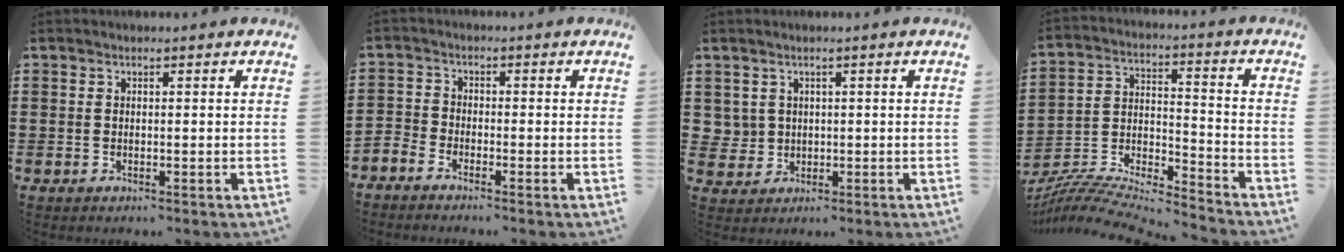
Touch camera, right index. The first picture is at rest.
{"total": 2.1, "force": [-2.1, 0.2, -0.1], "torque": [-0.013, -0.001, -0.047]}
{"total": 2.3, "force": [0.6, 2.2, 0.2], "torque": [-0.016, 0.008, 0.009]}
{"total": 7.2, "force": [-7.0, 0.8, 1.9], "torque": [-0.047, -0.010, -0.144]}